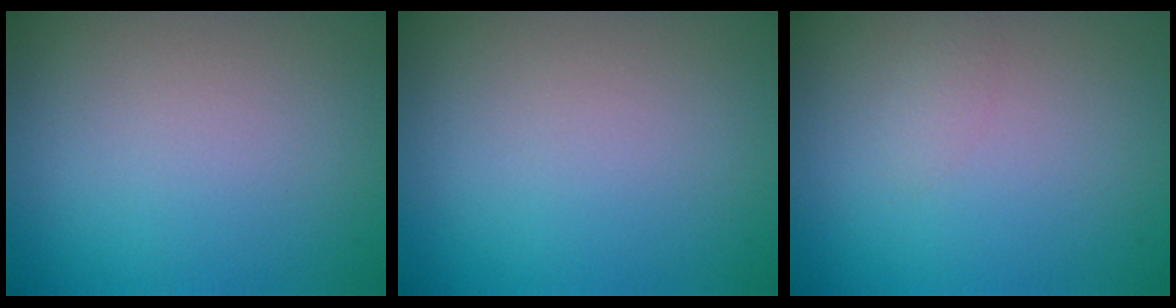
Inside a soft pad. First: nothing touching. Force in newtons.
{"total": 0.0}
{"total": 0.7, "press": 0.7, "slide": 0.1}